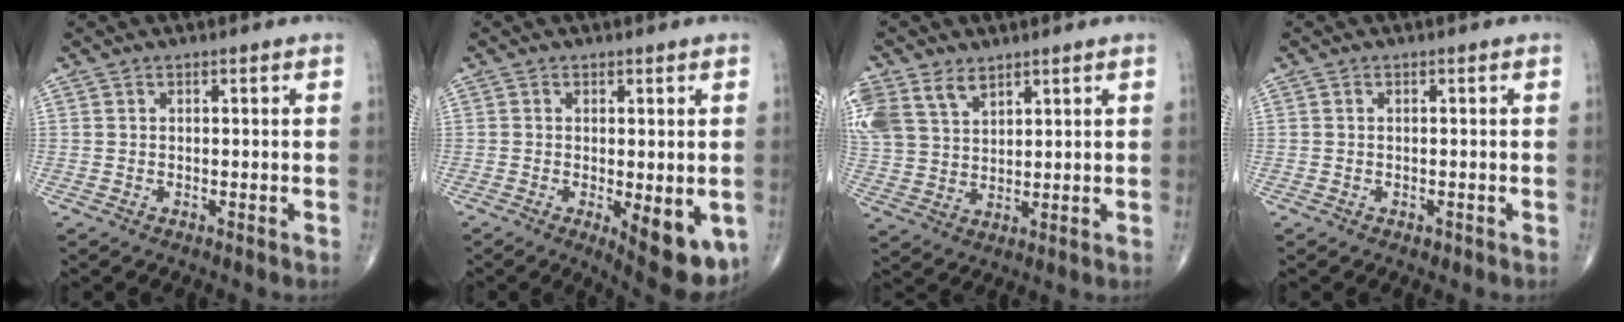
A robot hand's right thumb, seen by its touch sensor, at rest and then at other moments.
{"total": 10.1, "force": [-2.7, 3.8, 8.9], "torque": [-0.110, -0.020, -0.029]}
{"total": 14.3, "force": [7.6, 9.6, 7.4], "torque": [-0.187, 0.008, 0.160]}
{"total": 0.7, "force": [-0.3, 0.5, 0.3], "torque": [-0.005, 0.000, -0.004]}